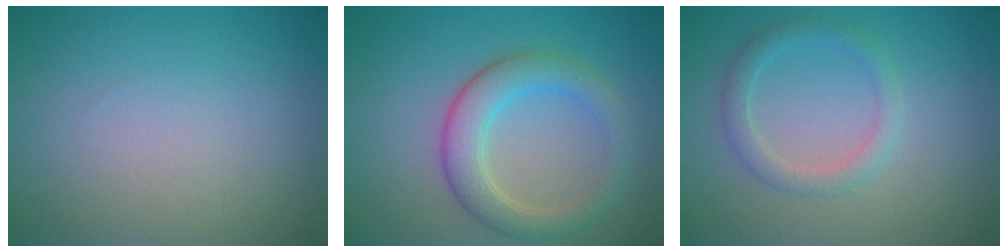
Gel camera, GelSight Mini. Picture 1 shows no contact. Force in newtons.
{"total": 4.5, "press": 4.5, "slide": 0.3}
{"total": 2.2, "press": 2.2, "slide": 0.2}